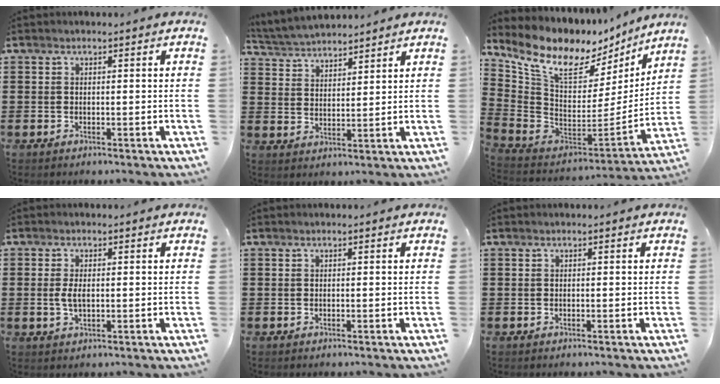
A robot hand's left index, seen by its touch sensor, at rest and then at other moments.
{"total": 4.1, "force": [4.0, 0.6, 0.0], "torque": [-0.020, -0.014, 0.073]}
{"total": 11.3, "force": [7.5, 5.3, 6.5], "torque": [-0.155, -0.049, 0.130]}
{"total": 3.0, "force": [0.0, 1.4, 2.6], "torque": [-0.068, -0.002, -0.006]}
{"total": 0.0}
{"total": 0.0}